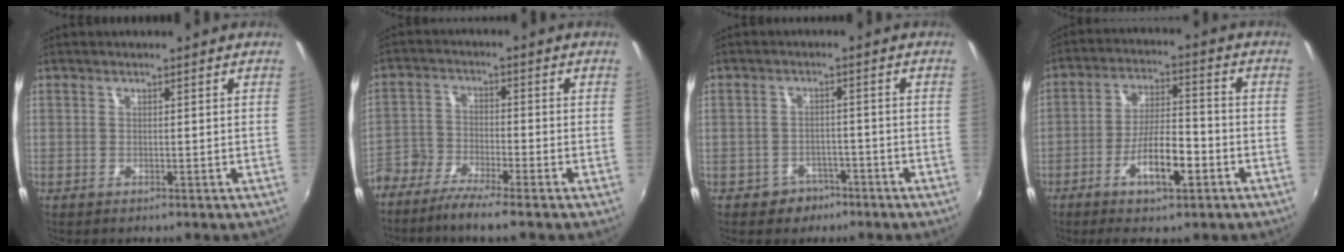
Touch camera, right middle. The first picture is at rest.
{"total": 6.7, "force": [-5.5, 1.0, 3.7], "torque": [-0.100, -0.005, -0.114]}
{"total": 4.0, "force": [-2.7, 2.9, 0.4], "torque": [-0.020, 0.010, -0.034]}
{"total": 9.0, "force": [-4.5, 2.2, 7.5], "torque": [-0.145, 0.001, -0.075]}